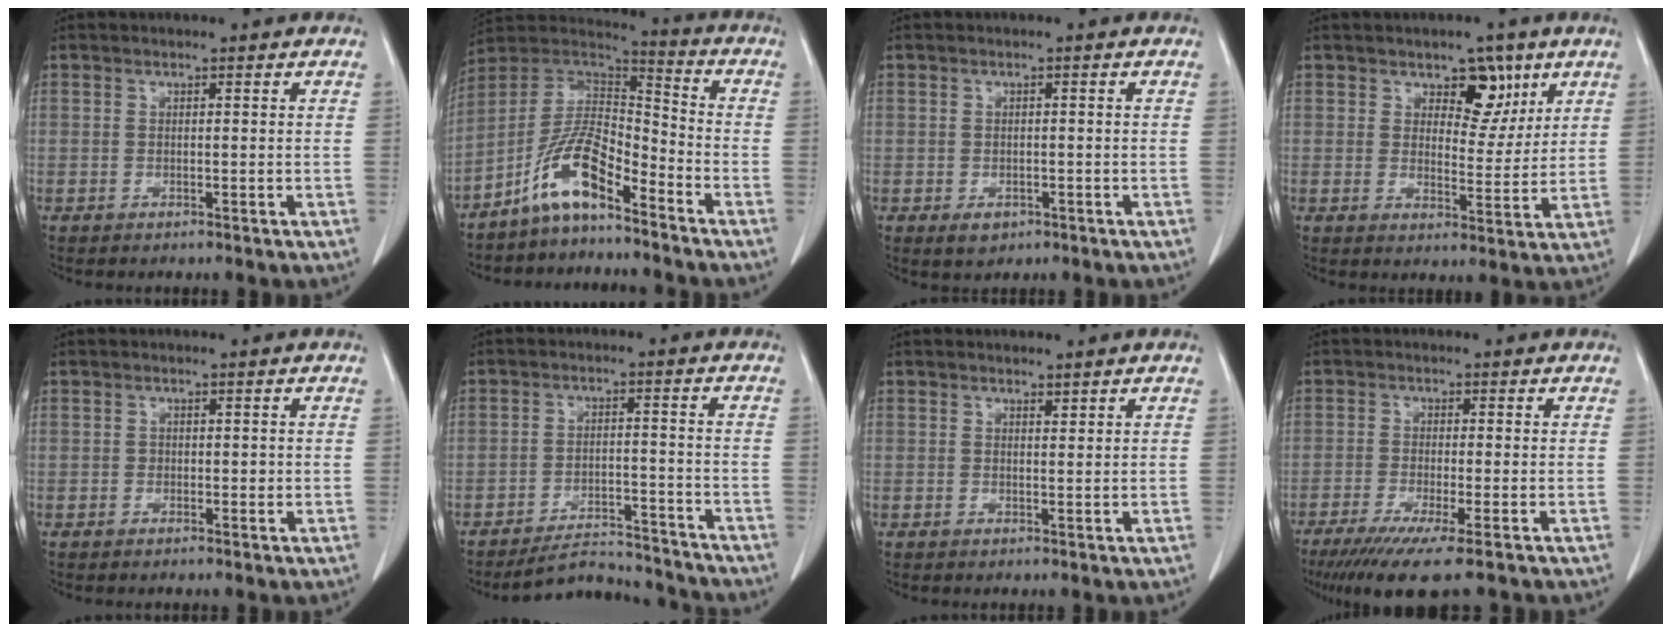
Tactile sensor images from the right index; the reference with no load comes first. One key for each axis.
{"total": 10.7, "fx": -7.2, "fy": 3.0, "fz": 7.3, "tx": -0.149, "ty": 0.027, "tz": -0.139}
{"total": 2.2, "fx": -1.1, "fy": 1.5, "fz": 1.2, "tx": -0.014, "ty": 0.000, "tz": -0.007}
{"total": 6.4, "fx": 3.6, "fy": 3.6, "fz": 3.8, "tx": -0.043, "ty": 0.001, "tz": 0.056}
{"total": 0.9, "fx": -0.1, "fy": 0.7, "fz": 0.5, "tx": -0.006, "ty": 0.002, "tz": -0.001}
{"total": 8.2, "fx": -8.1, "fy": 1.4, "fz": 0.0, "tx": 0.006, "ty": 0.018, "tz": -0.125}
{"total": 0.7, "fx": 0.6, "fy": 0.1, "fz": 0.2, "tx": -0.007, "ty": -0.007, "tz": 0.010}
{"total": 8.7, "fx": -6.1, "fy": 0.0, "fz": 6.2, "tx": -0.096, "ty": -0.022, "tz": -0.097}